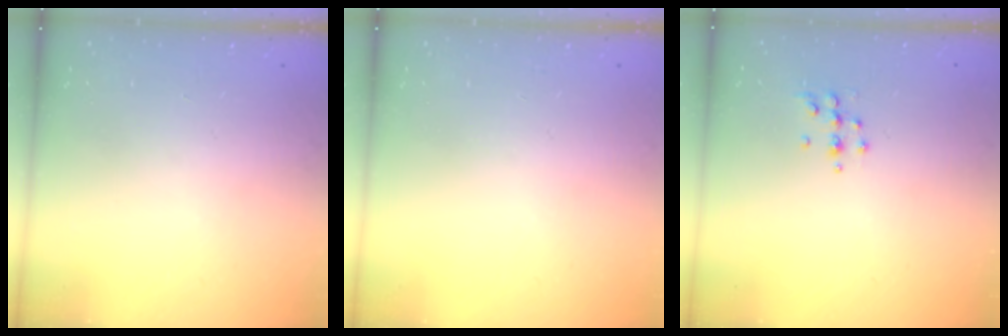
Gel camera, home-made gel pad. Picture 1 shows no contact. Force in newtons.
{"total": 0.0}
{"total": 4.8, "press": 4.7, "slide": 0.5}